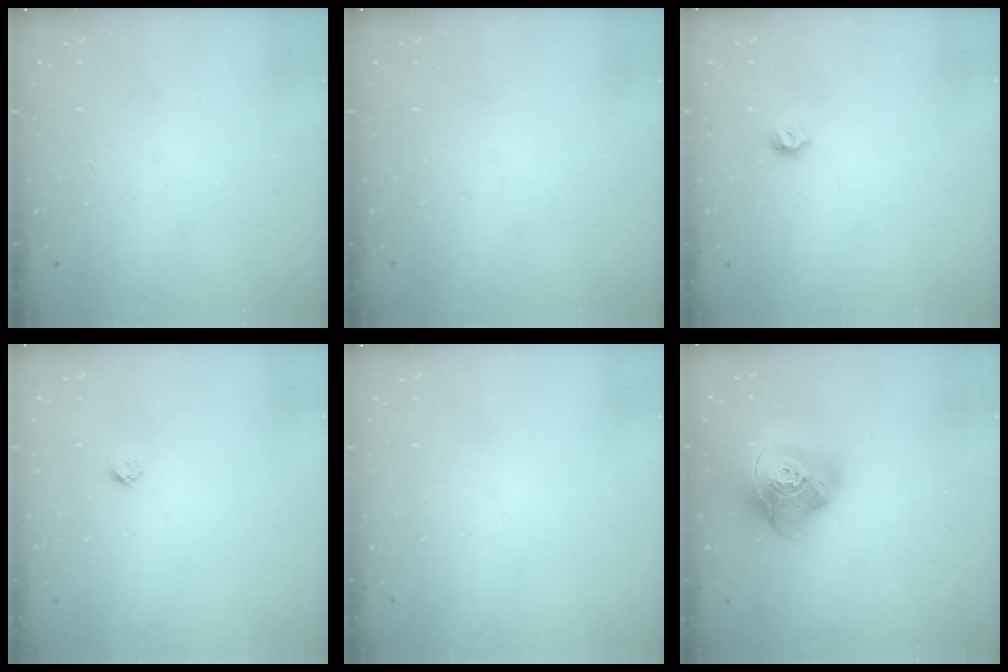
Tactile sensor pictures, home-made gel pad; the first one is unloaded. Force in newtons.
{"total": 0.0}
{"total": 5.5, "press": 5.5, "slide": 0.5}
{"total": 2.3, "press": 2.3, "slide": 0.2}
{"total": 0.0}
{"total": 19.4, "press": 19.3, "slide": 2.3}